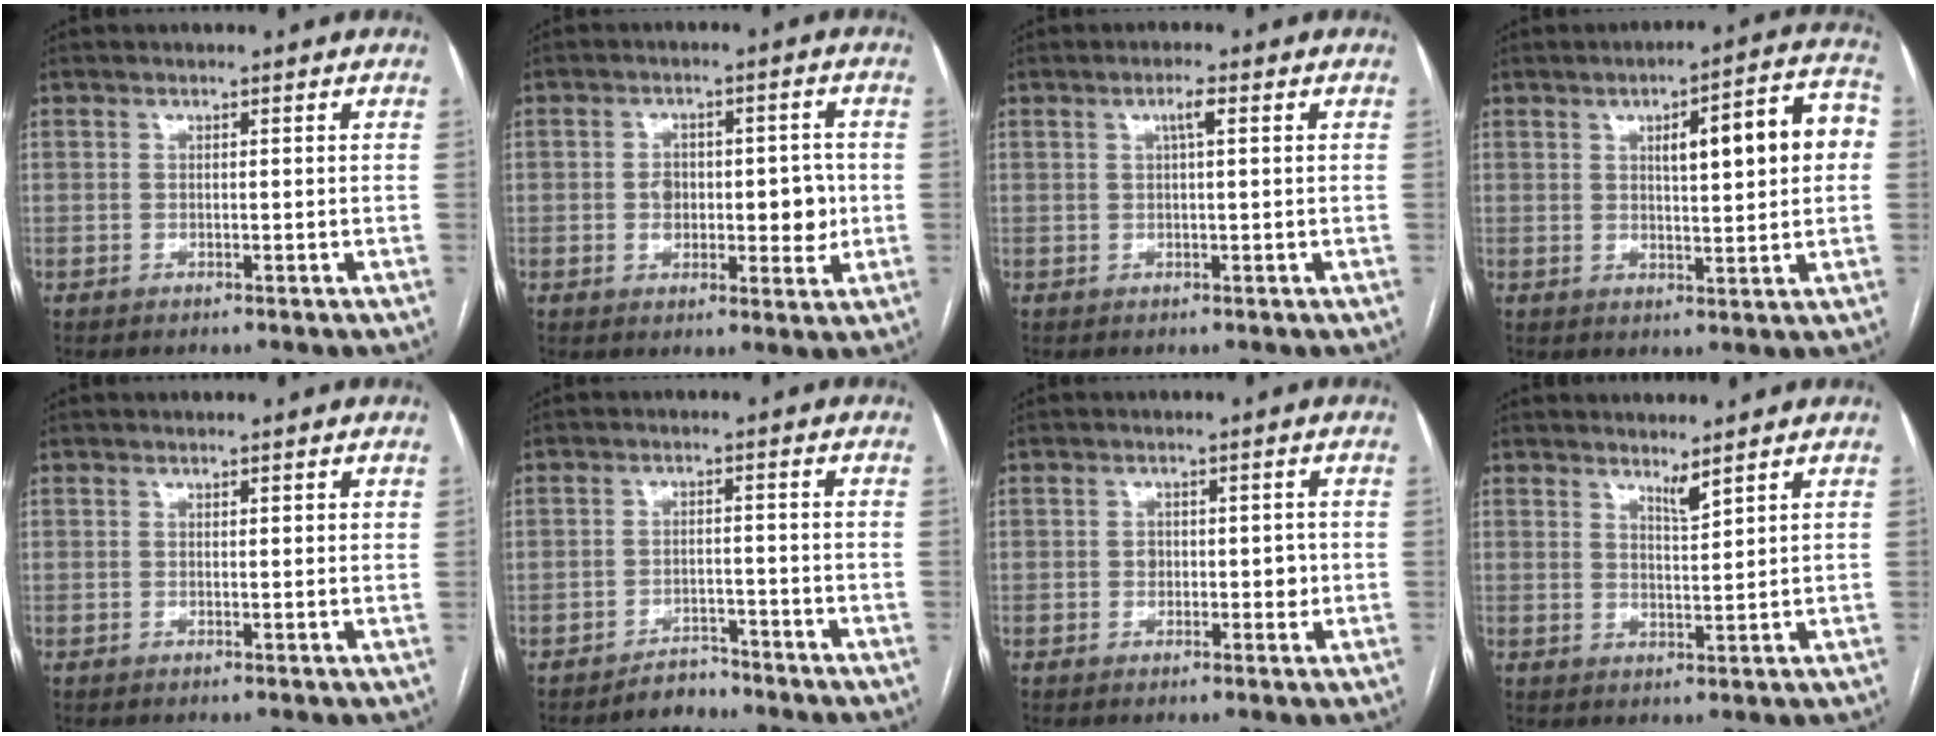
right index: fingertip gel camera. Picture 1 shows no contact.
{"total": 7.4, "force": [-0.4, 4.3, 6.0], "torque": [-0.071, 0.013, 0.002]}
{"total": 2.1, "force": [0.7, 0.1, 2.0], "torque": [-0.038, 0.003, 0.011]}
{"total": 11.5, "force": [2.1, 2.3, 11.1], "torque": [-0.149, 0.031, 0.027]}
{"total": 1.1, "force": [0.6, 0.3, 0.8], "torque": [-0.016, 0.001, 0.005]}
{"total": 3.2, "force": [-2.9, 1.3, 0.1], "torque": [-0.002, 0.003, -0.045]}
{"total": 2.8, "force": [-0.1, 1.9, 2.0], "torque": [-0.025, 0.004, 0.002]}
{"total": 2.9, "force": [2.0, -0.3, 2.1], "torque": [-0.042, -0.010, 0.037]}